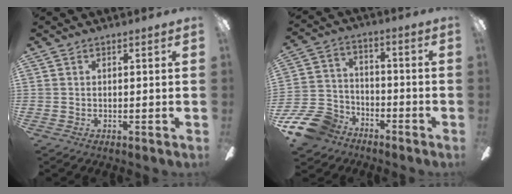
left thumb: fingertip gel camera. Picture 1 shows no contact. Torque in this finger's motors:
{"motor_torque": [-0.90, 1.20, -0.42, 0.50, 0.01]}